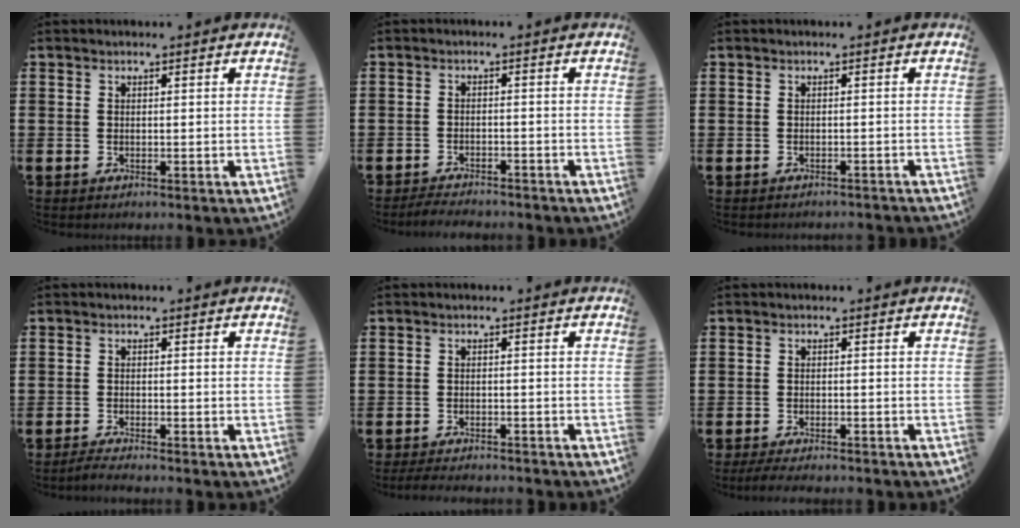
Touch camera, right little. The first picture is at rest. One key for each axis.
{"total": 2.0, "fx": -2.0, "fy": 0.1, "fz": 0.2, "tx": -0.006, "ty": 0.004, "tz": -0.042}
{"total": 0.6, "fx": -0.6, "fy": -0.1, "fz": 0.0, "tx": 0.000, "ty": -0.001, "tz": -0.013}
{"total": 1.2, "fx": -1.1, "fy": -0.1, "fz": 0.6, "tx": -0.010, "ty": 0.000, "tz": -0.021}
{"total": 1.6, "fx": -1.6, "fy": 0.1, "fz": 0.5, "tx": -0.009, "ty": 0.005, "tz": -0.032}
{"total": 1.7, "fx": -1.4, "fy": 0.2, "fz": 0.9, "tx": -0.014, "ty": 0.003, "tz": -0.028}